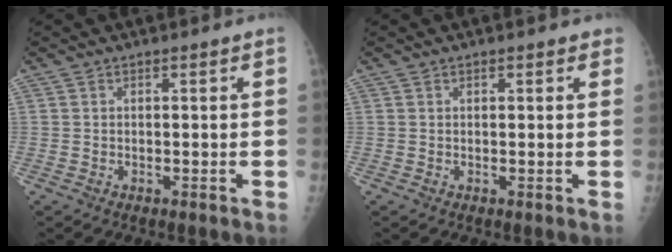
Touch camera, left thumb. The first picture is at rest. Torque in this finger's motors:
{"motor_torque": [-0.18, -0.02, -0.08, -0.08, 0.04]}